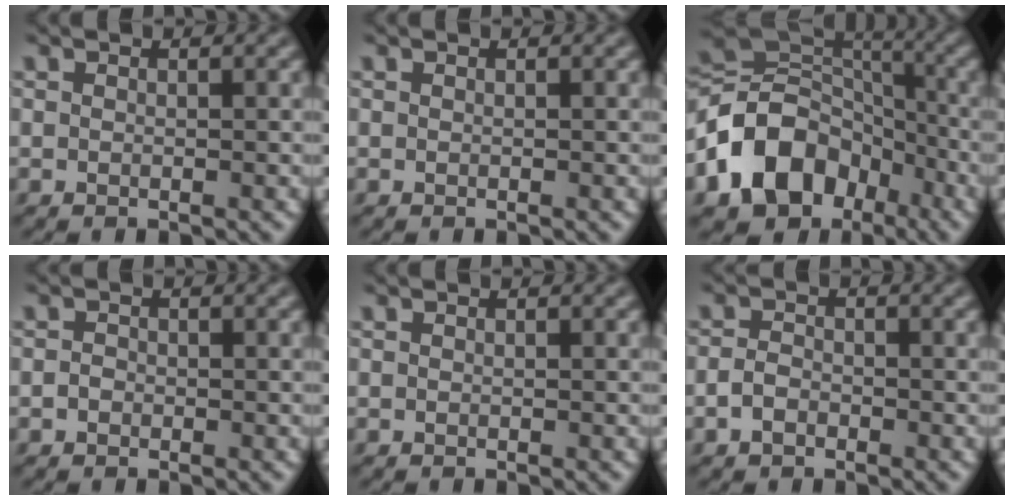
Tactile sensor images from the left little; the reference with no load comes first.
{"total": 0.0}
{"total": 11.5, "force": [-5.0, 8.6, 5.9], "torque": [-0.118, 0.003, -0.099]}
{"total": 0.8, "force": [-0.3, 0.7, 0.3], "torque": [-0.003, 0.000, -0.014]}
{"total": 0.0}
{"total": 1.6, "force": [-0.9, 1.1, 0.8], "torque": [-0.019, 0.003, -0.022]}